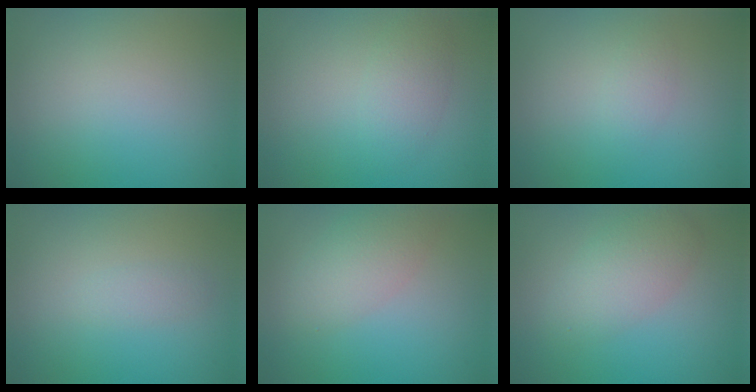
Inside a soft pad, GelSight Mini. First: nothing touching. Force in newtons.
{"total": 2.4, "press": 2.4, "slide": 0.0}
{"total": 1.2, "press": 1.2, "slide": 0.0}
{"total": 1.0, "press": 1.0, "slide": 0.0}
{"total": 3.2, "press": 3.2, "slide": 0.2}
{"total": 3.6, "press": 3.6, "slide": 0.1}